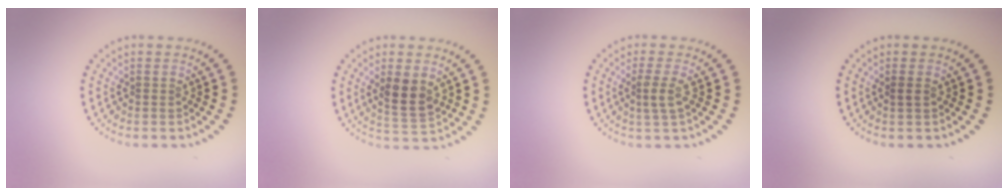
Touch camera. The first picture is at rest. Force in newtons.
{"total": 3.4, "press": 3.3, "slide": 0.9}
{"total": 1.8, "press": 1.5, "slide": 1.0}
{"total": 0.7, "press": 0.7, "slide": 0.1}